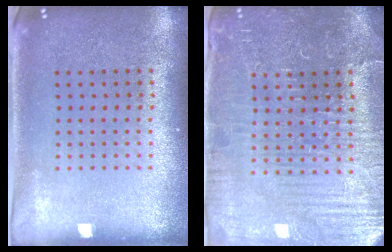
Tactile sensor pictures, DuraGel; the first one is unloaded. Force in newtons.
{"total": 4.4, "press": 4.2, "slide": 1.2}